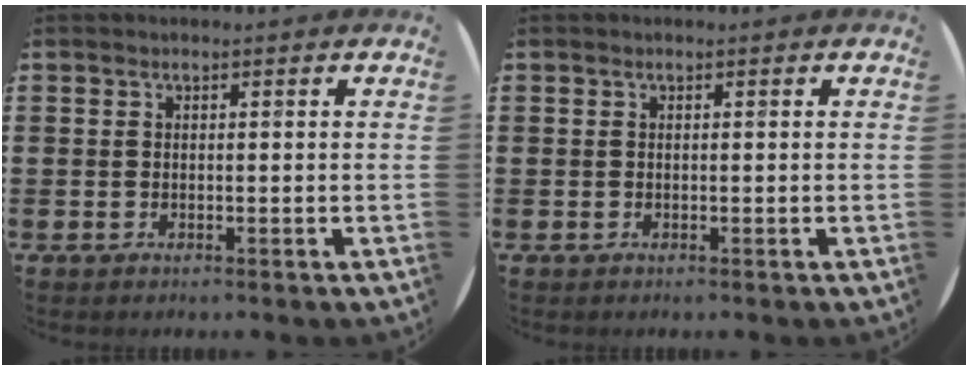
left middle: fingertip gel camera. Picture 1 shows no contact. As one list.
[{"total": 0.0}]